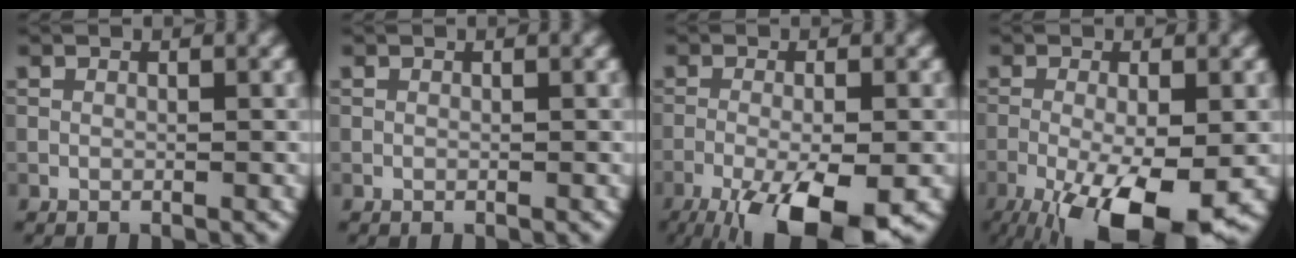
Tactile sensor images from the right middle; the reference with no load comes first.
{"total": 0.0}
{"total": 10.9, "force": [-5.8, 3.3, 8.6], "torque": [-0.151, -0.026, -0.093]}
{"total": 10.8, "force": [-4.7, 3.2, 9.2], "torque": [-0.155, -0.020, -0.073]}